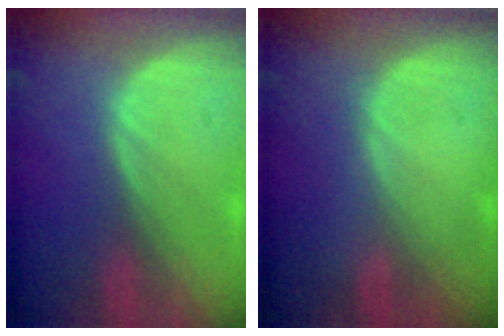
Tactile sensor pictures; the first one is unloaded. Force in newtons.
{"total": 0.0}